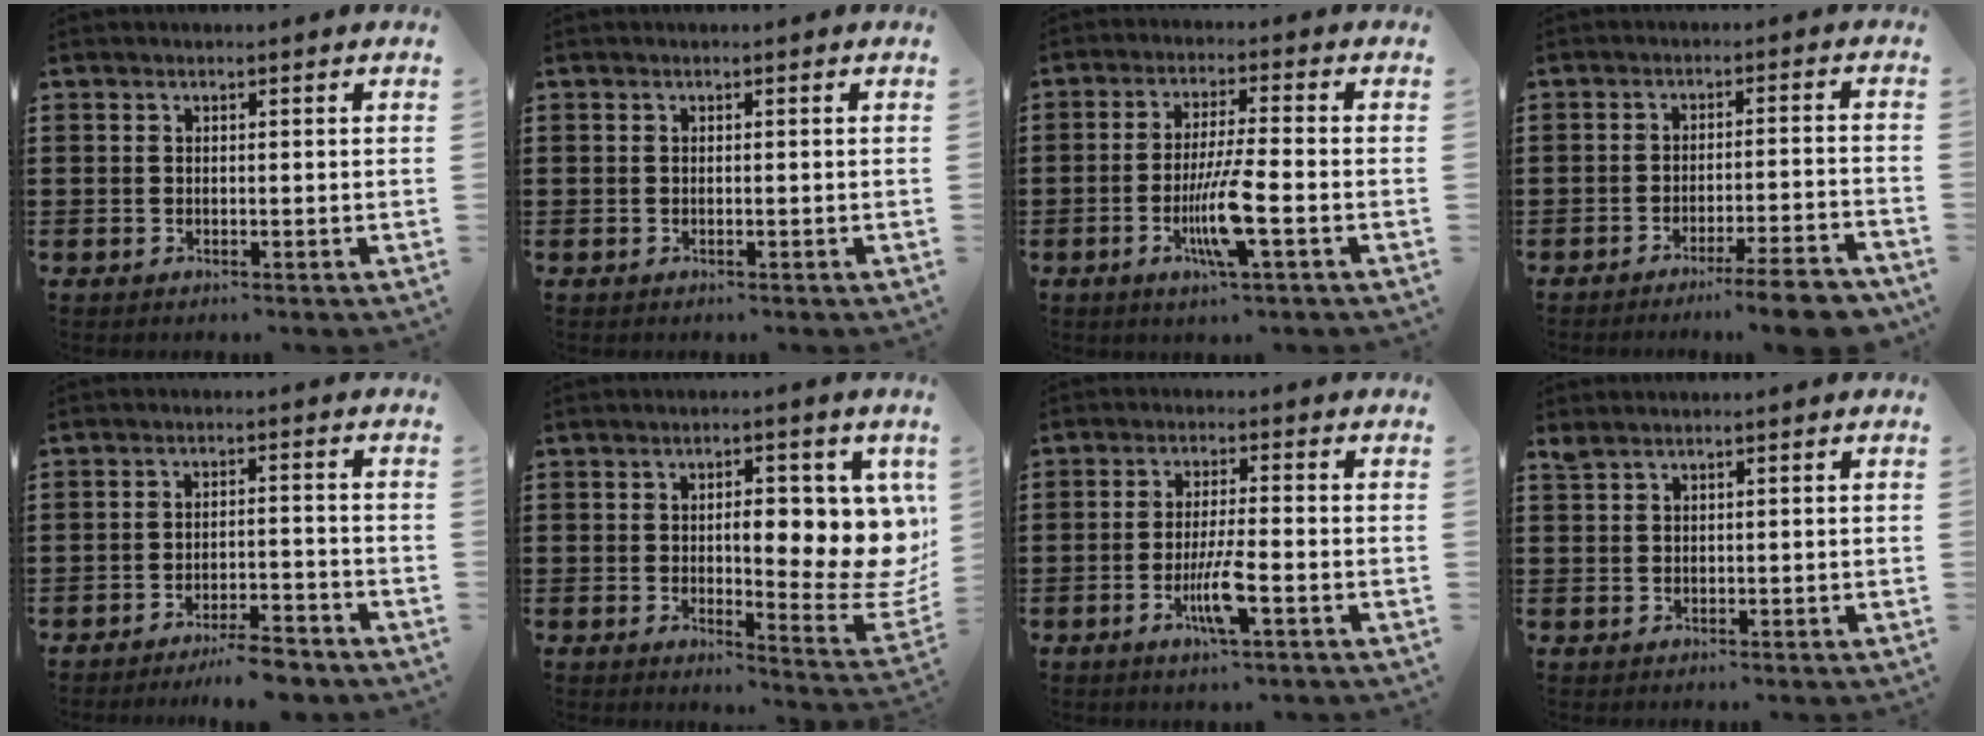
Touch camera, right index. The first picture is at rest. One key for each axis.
{"total": 0.0}
{"total": 8.1, "fx": -2.8, "fy": 0.6, "fz": 7.6, "tx": -0.152, "ty": -0.016, "tz": -0.055}
{"total": 6.8, "fx": -5.4, "fy": -0.2, "fz": 4.1, "tx": -0.061, "ty": -0.007, "tz": -0.098}
{"total": 4.9, "fx": -4.5, "fy": 0.0, "fz": 2.0, "tx": -0.034, "ty": -0.004, "tz": -0.086}
{"total": 10.3, "fx": 2.2, "fy": 4.1, "fz": 9.2, "tx": -0.112, "ty": -0.027, "tz": 0.029}
{"total": 6.1, "fx": -2.4, "fy": 0.6, "fz": 5.6, "tx": -0.111, "ty": -0.016, "tz": -0.046}
{"total": 0.9, "fx": 0.7, "fy": 0.2, "fz": 0.5, "tx": -0.013, "ty": 0.000, "tz": 0.013}